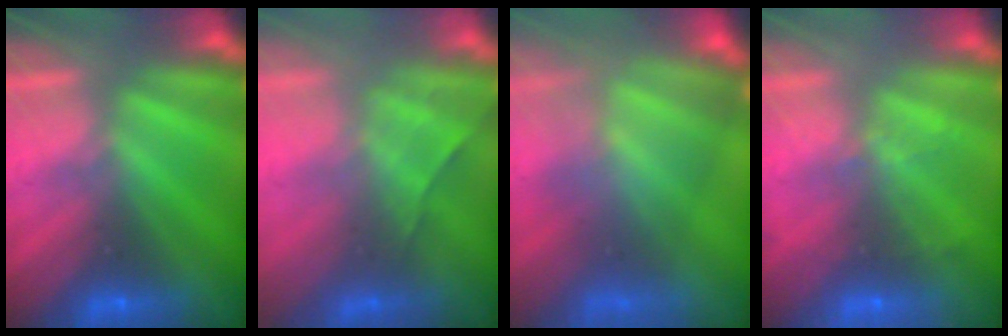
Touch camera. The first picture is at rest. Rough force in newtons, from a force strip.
{"total": 2.3}
{"total": 9.1}
{"total": 2.3}